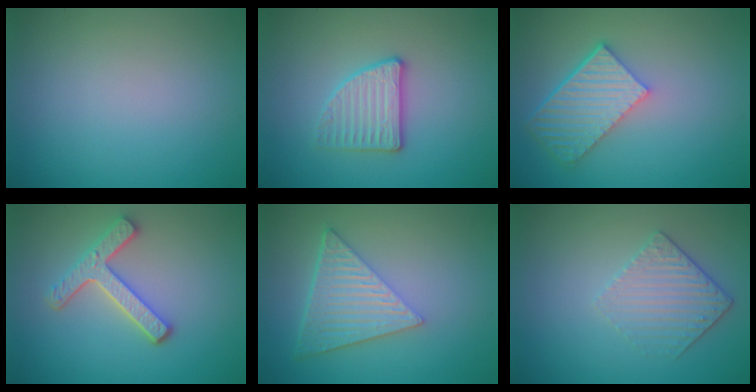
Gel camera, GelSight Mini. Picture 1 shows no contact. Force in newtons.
{"total": 2.9, "press": 2.8, "slide": 0.7}
{"total": 5.7, "press": 4.3, "slide": 3.7}
{"total": 3.8, "press": 3.1, "slide": 2.2}
{"total": 6.6, "press": 4.7, "slide": 4.6}
{"total": 3.3, "press": 2.8, "slide": 1.8}